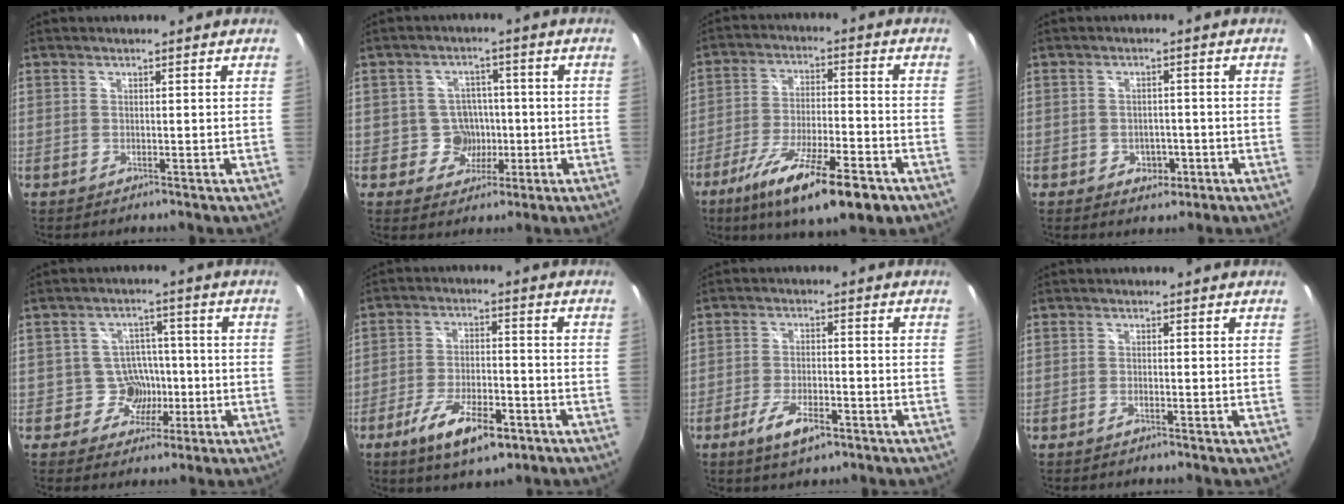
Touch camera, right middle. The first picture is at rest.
{"total": 5.7, "force": [-1.1, 5.5, 0.9], "torque": [-0.022, 0.016, -0.008]}
{"total": 17.2, "force": [-10.4, 3.8, 13.1], "torque": [-0.243, -0.044, -0.172]}
{"total": 4.1, "force": [-1.7, 3.1, 2.0], "torque": [-0.039, 0.001, -0.017]}
{"total": 5.7, "force": [-1.6, 5.4, 0.4], "torque": [-0.009, 0.021, -0.017]}
{"total": 11.5, "force": [-6.6, 4.0, 8.6], "torque": [-0.174, -0.017, -0.110]}
{"total": 7.0, "force": [-4.1, 2.5, 5.1], "torque": [-0.117, -0.012, -0.070]}
{"total": 0.8, "force": [-0.7, 0.0, 0.5], "torque": [-0.008, -0.001, -0.014]}